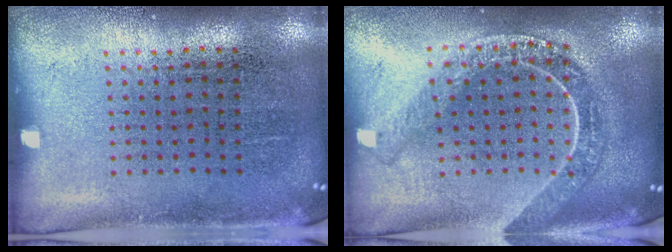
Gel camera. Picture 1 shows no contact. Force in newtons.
{"total": 2.2, "press": 1.9, "slide": 1.1}